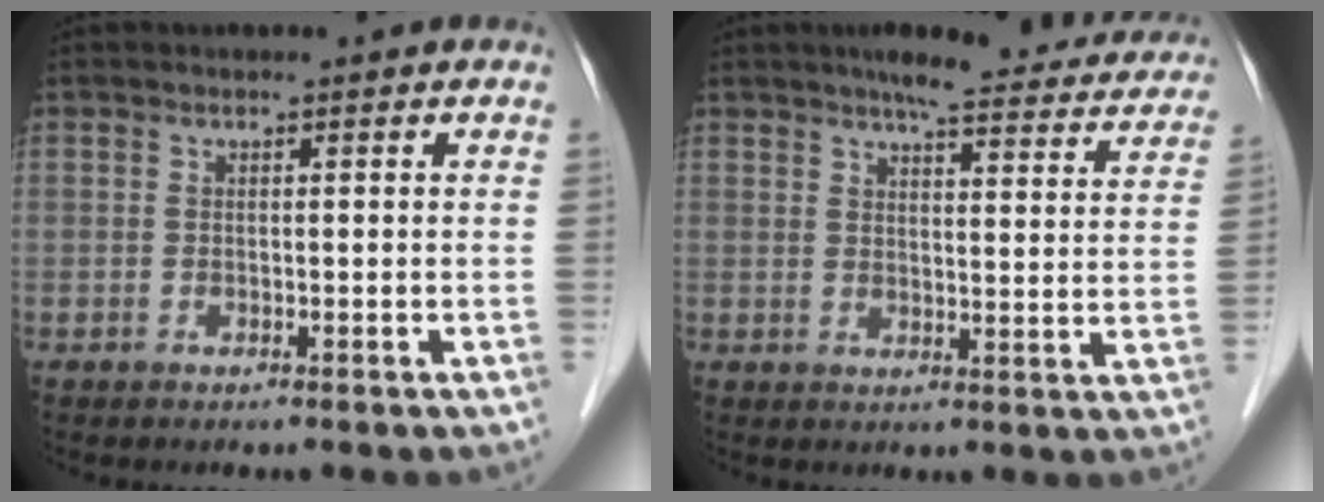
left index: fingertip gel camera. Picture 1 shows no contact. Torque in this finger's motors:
{"motor_torque": [0.34, -0.55, 0.05, 0.03]}